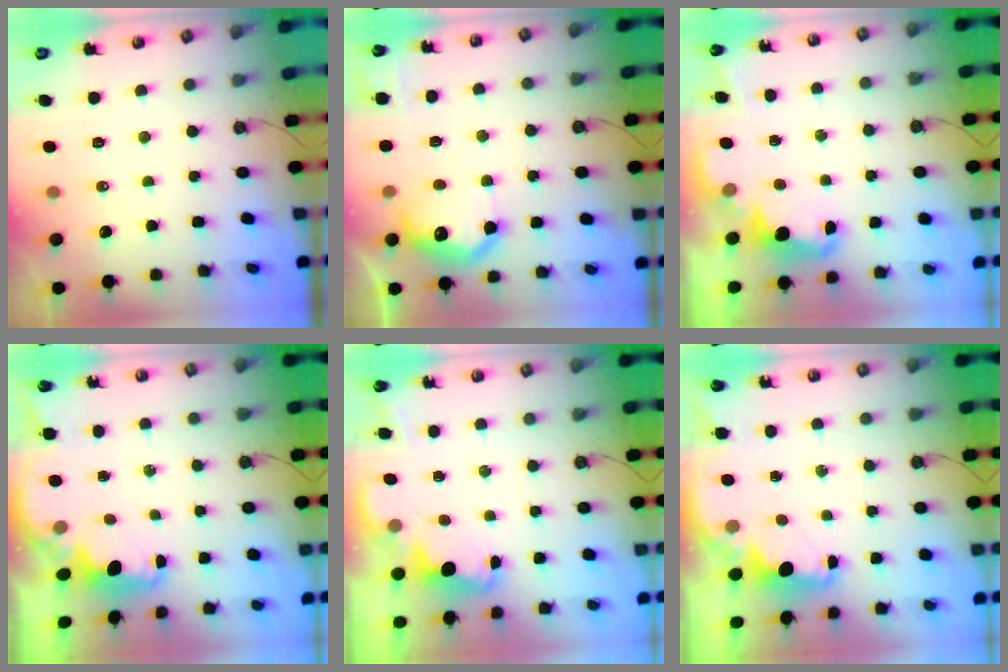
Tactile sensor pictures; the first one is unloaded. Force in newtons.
{"total": 12.1, "press": 12.0, "slide": 1.1}
{"total": 3.4, "press": 3.3, "slide": 0.8}
{"total": 2.3, "press": 2.1, "slide": 0.9}
{"total": 2.0, "press": 1.9, "slide": 0.5}
{"total": 2.5, "press": 2.4, "slide": 0.8}